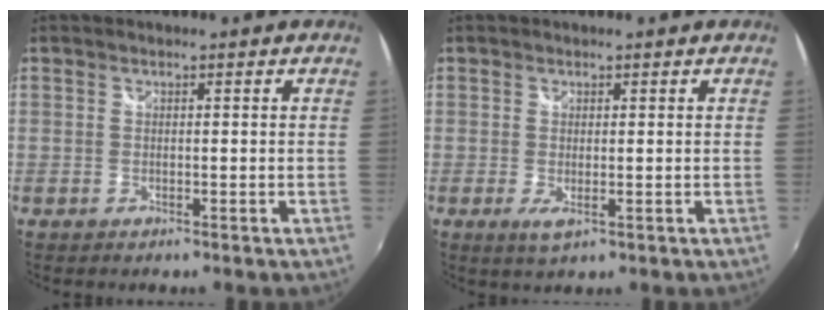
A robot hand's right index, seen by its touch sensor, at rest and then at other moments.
{"total": 2.4, "force": [-0.4, 0.8, 2.2], "torque": [-0.041, -0.011, -0.003]}